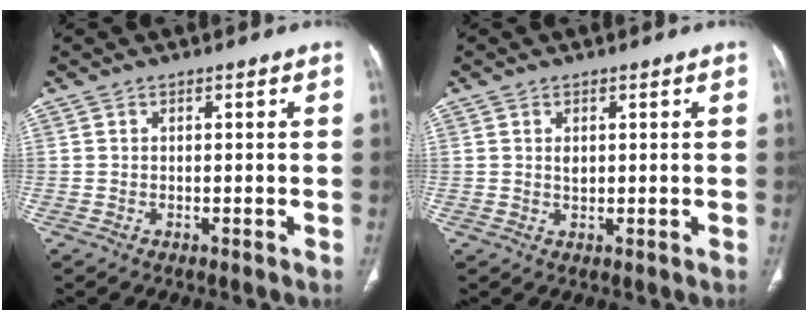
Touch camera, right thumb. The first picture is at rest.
{"total": 1.4, "force": [0.5, 0.9, 1.1], "torque": [-0.016, -0.002, 0.012]}